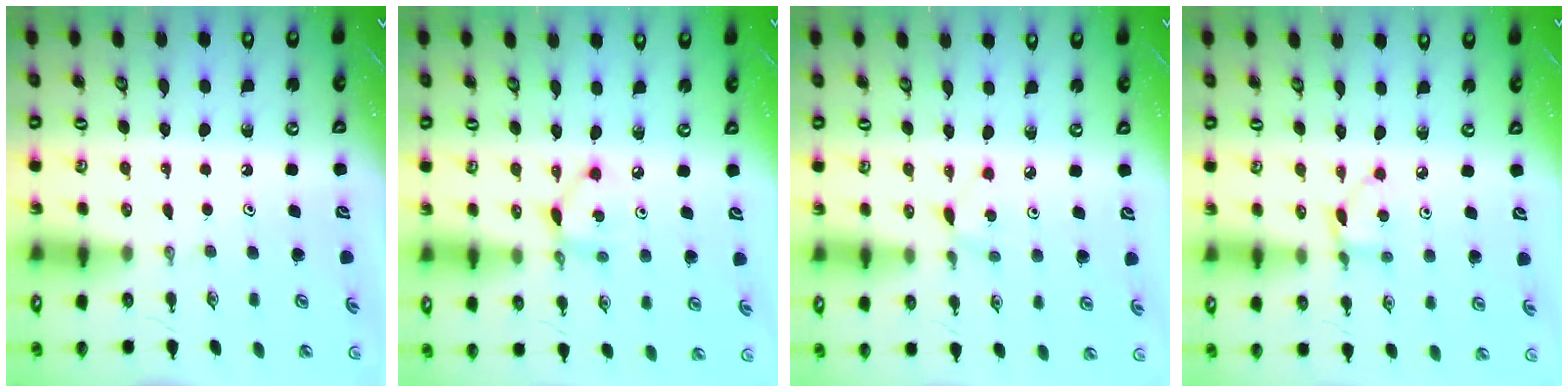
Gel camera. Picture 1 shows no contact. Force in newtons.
{"total": 5.1, "press": 5.1, "slide": 0.2}
{"total": 2.8, "press": 2.8, "slide": 0.4}
{"total": 2.8, "press": 2.8, "slide": 0.4}